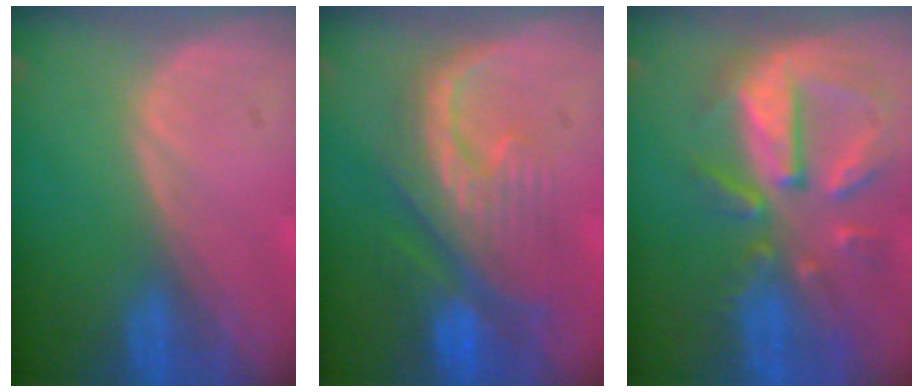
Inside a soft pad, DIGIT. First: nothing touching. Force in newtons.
{"total": 10.3, "press": 9.1, "slide": 4.9}
{"total": 10.7, "press": 9.5, "slide": 5.0}